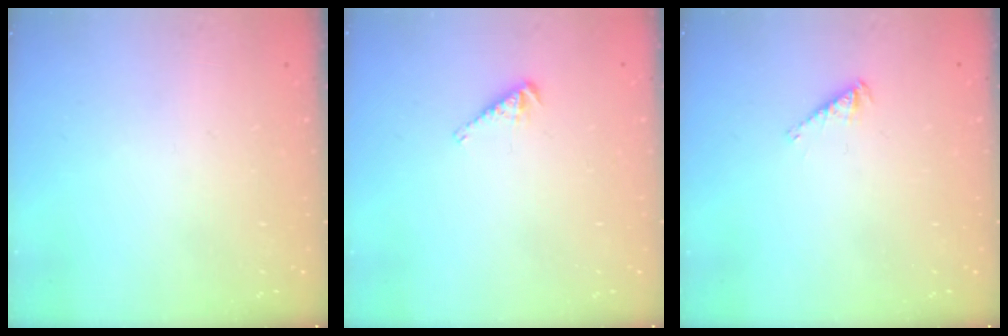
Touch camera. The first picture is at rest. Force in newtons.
{"total": 3.8, "press": 3.8, "slide": 0.6}
{"total": 2.8, "press": 2.7, "slide": 0.5}